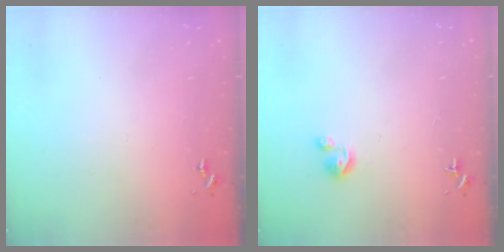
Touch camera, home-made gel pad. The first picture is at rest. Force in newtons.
{"total": 4.5, "press": 4.5, "slide": 0.4}